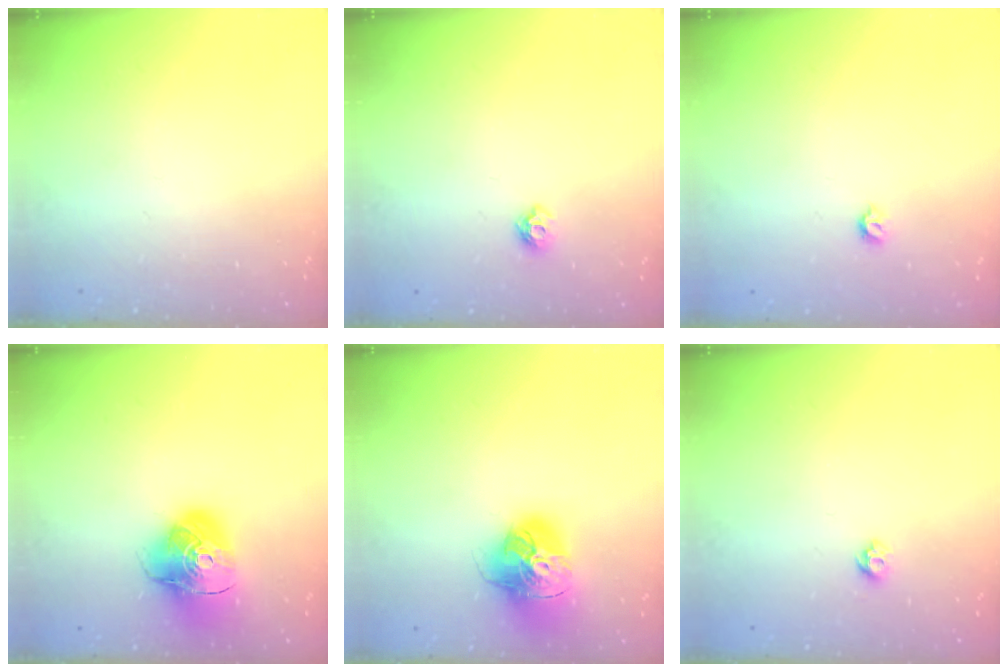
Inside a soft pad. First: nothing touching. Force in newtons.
{"total": 5.6, "press": 5.6, "slide": 0.9}
{"total": 3.9, "press": 3.8, "slide": 0.8}
{"total": 13.7, "press": 13.6, "slide": 1.6}
{"total": 17.5, "press": 17.4, "slide": 1.9}
{"total": 5.3, "press": 5.3, "slide": 0.8}